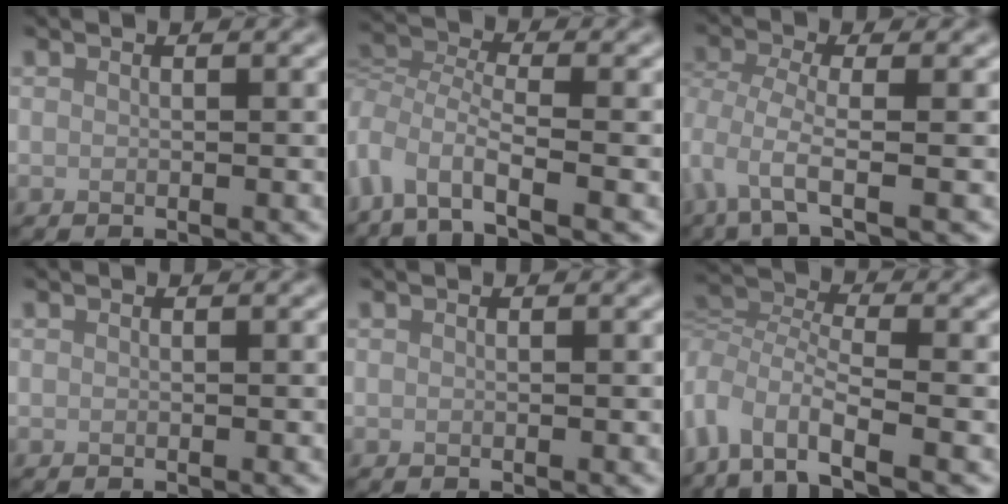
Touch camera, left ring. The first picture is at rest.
{"total": 5.4, "force": [-2.9, 2.3, 4.0], "torque": [-0.077, -0.005, -0.068]}
{"total": 3.4, "force": [-1.0, 0.9, 3.1], "torque": [-0.071, -0.008, -0.028]}
{"total": 0.0}
{"total": 0.0}
{"total": 6.2, "force": [-3.2, 2.5, 4.7], "torque": [-0.091, 0.000, -0.073]}